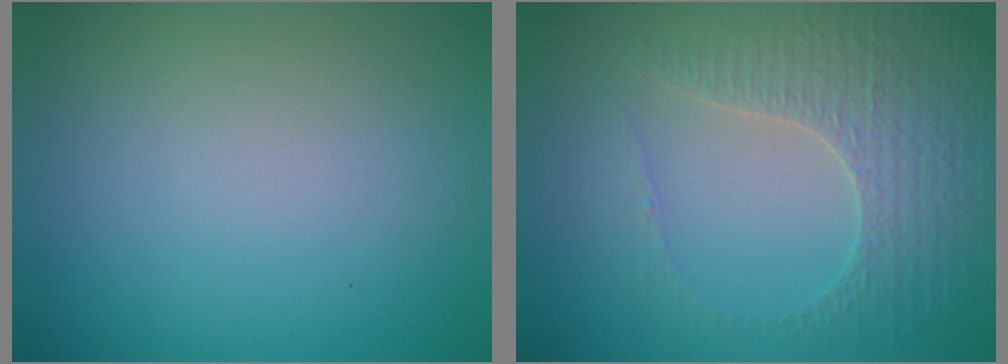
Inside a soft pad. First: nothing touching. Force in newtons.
{"total": 3.3, "press": 3.1, "slide": 1.0}